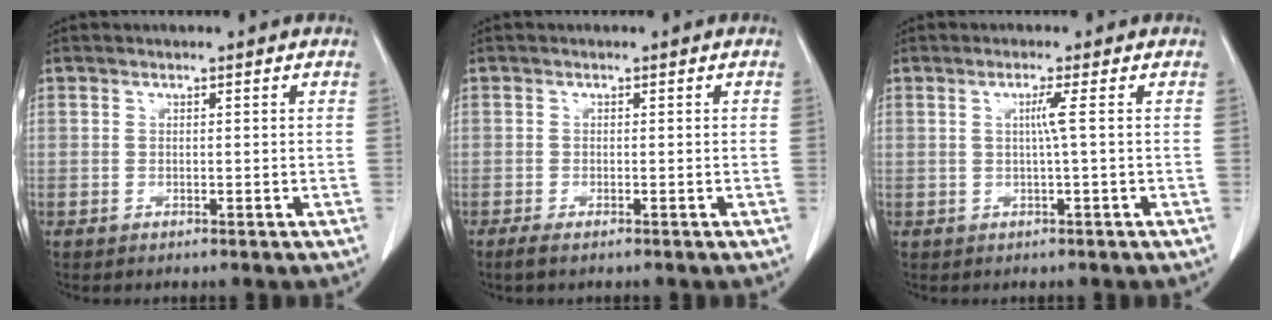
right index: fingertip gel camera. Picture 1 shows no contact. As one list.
[{"total": 1.5, "force": [-1.1, 0.2, 1.0], "torque": [-0.023, -0.005, -0.020]}, {"total": 2.1, "force": [0.2, -0.8, 1.9], "torque": [-0.036, -0.001, 0.004]}]